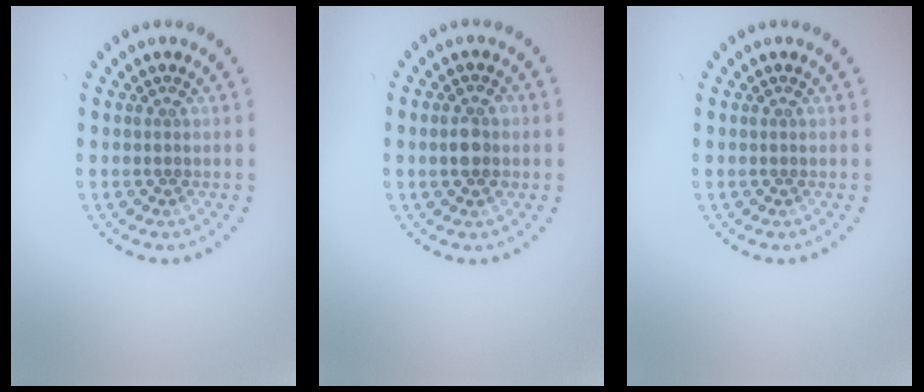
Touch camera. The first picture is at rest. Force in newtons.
{"total": 2.3, "press": 2.3, "slide": 0.3}
{"total": 0.0}